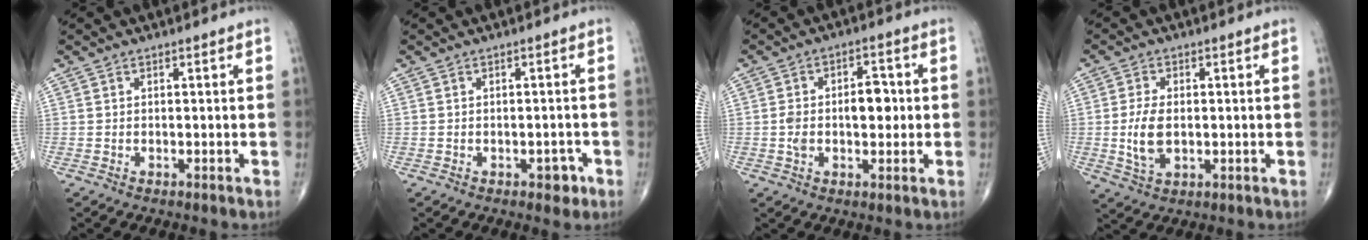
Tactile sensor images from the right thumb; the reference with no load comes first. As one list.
[{"total": 2.6, "force": [-1.3, 1.6, 1.7], "torque": [-0.007, 0.008, -0.014]}, {"total": 8.0, "force": [0.1, 4.6, 6.6], "torque": [-0.101, 0.019, 0.000]}, {"total": 6.8, "force": [-0.3, 3.9, 5.6], "torque": [-0.111, -0.006, -0.003]}]